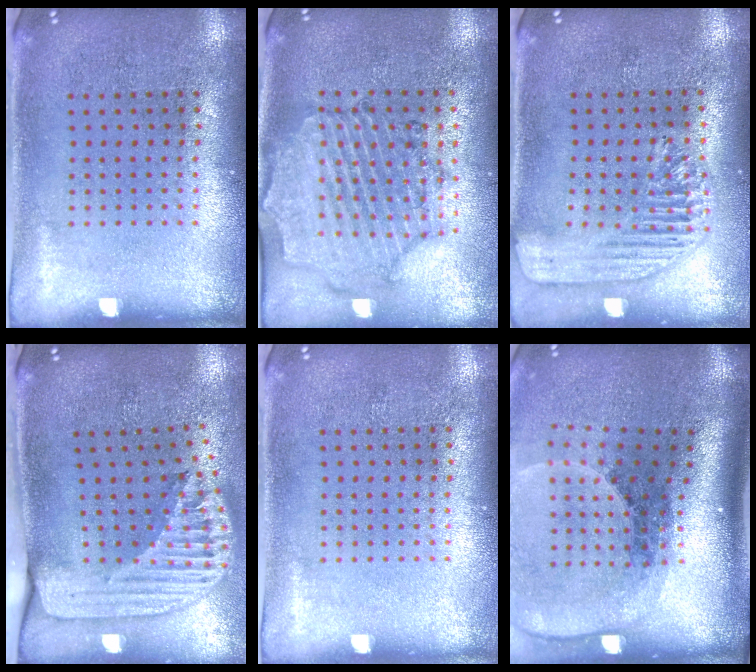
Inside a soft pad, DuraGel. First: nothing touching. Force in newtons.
{"total": 1.6, "press": 1.6, "slide": 0.3}
{"total": 1.7, "press": 1.5, "slide": 0.7}
{"total": 2.5, "press": 1.8, "slide": 1.8}
{"total": 0.0}
{"total": 2.7, "press": 1.9, "slide": 2.0}